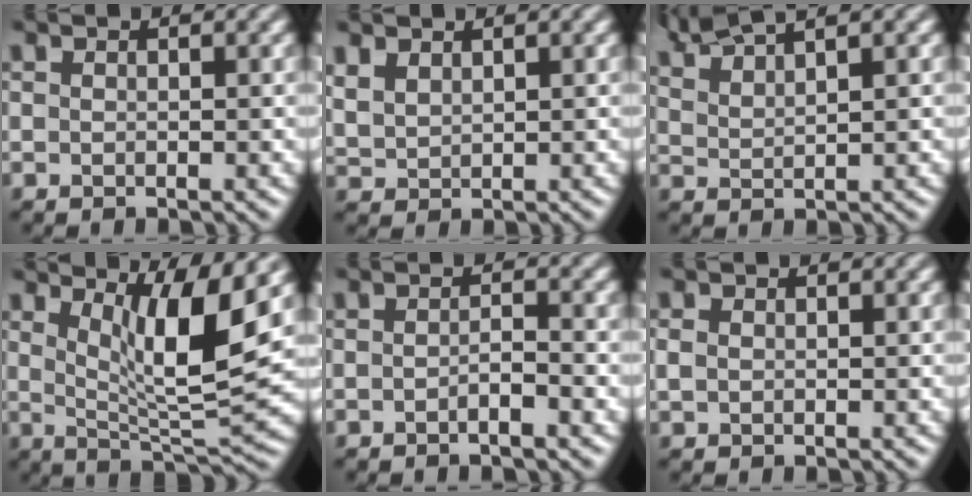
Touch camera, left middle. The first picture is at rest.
{"total": 1.9, "force": [1.6, 1.0, 0.3], "torque": [-0.019, 0.003, 0.041]}
{"total": 4.3, "force": [4.0, 0.5, 1.6], "torque": [-0.037, 0.017, 0.072]}
{"total": 7.9, "force": [3.0, 1.6, 7.1], "torque": [-0.118, -0.010, 0.056]}
{"total": 1.6, "force": [-0.7, 0.3, 1.4], "torque": [-0.024, 0.004, -0.012]}
{"total": 0.6, "force": [0.2, 0.5, 0.2], "torque": [-0.008, 0.004, 0.003]}